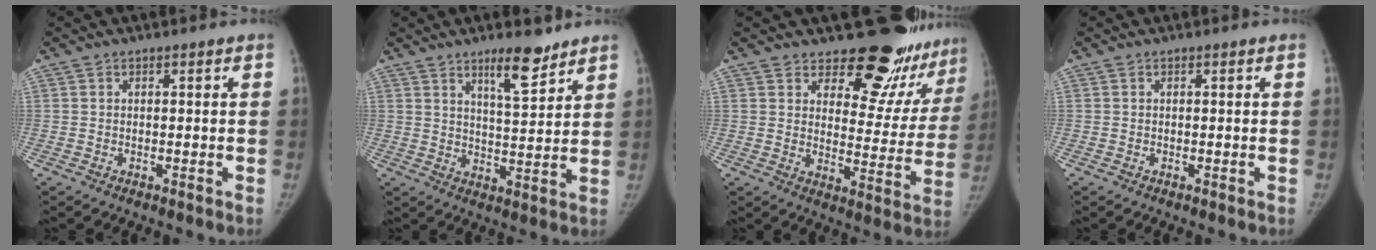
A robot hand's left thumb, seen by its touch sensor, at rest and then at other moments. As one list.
[{"total": 9.2, "force": [6.5, 2.2, 6.0], "torque": [-0.082, -0.052, 0.109]}, {"total": 19.1, "force": [16.5, 7.2, 6.4], "torque": [-0.030, -0.136, 0.199]}, {"total": 0.0}]